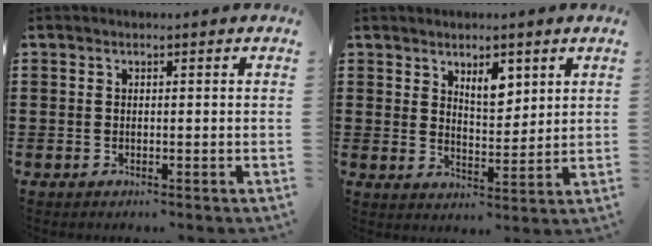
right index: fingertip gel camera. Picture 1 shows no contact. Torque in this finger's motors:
{"motor_torque": [0.09, -0.03, 0.18, 0.08]}